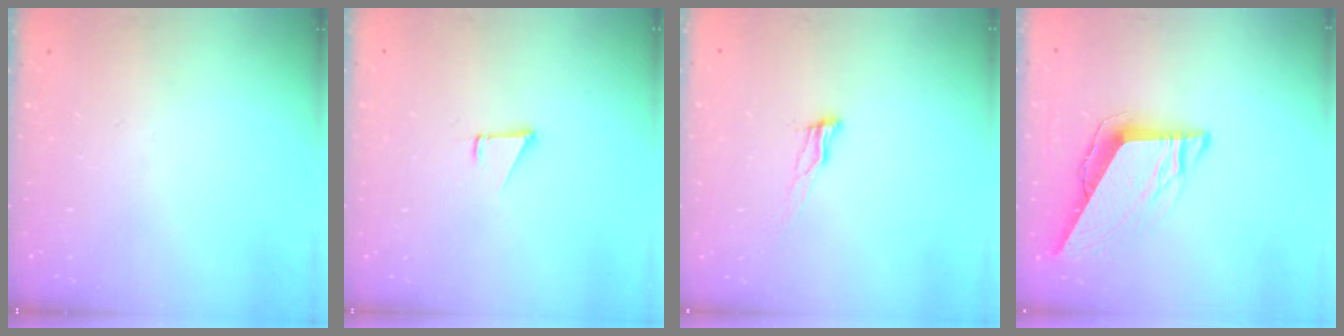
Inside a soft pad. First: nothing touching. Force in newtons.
{"total": 1.5, "press": 1.5, "slide": 0.1}
{"total": 8.6, "press": 8.2, "slide": 2.5}
{"total": 9.8, "press": 9.7, "slide": 1.1}